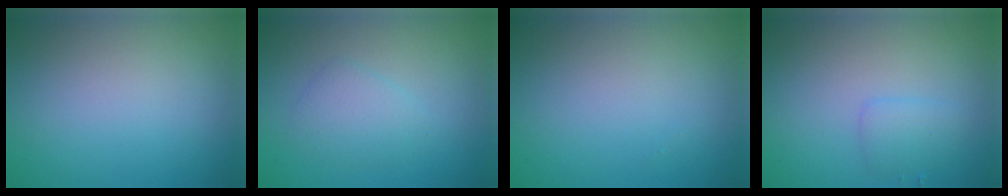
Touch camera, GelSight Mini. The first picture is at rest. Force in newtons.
{"total": 2.2, "press": 2.2, "slide": 0.0}
{"total": 0.0}
{"total": 1.5, "press": 1.5, "slide": 0.2}